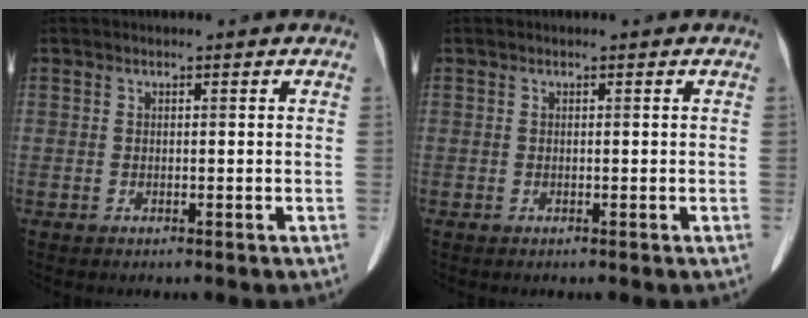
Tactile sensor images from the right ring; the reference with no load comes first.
{"total": 0.0}